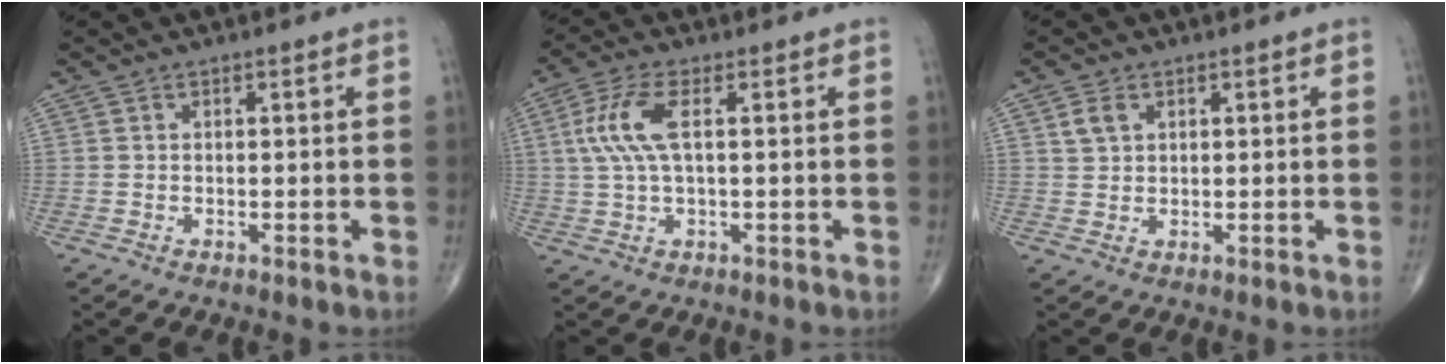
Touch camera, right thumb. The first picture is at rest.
{"total": 7.7, "force": [1.5, 2.6, 7.0], "torque": [-0.177, 0.016, 0.030]}
{"total": 2.8, "force": [1.3, 2.0, 1.6], "torque": [-0.026, 0.000, 0.029]}